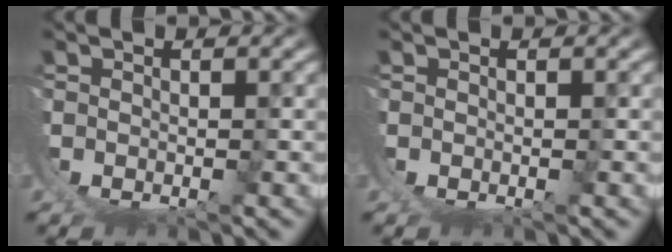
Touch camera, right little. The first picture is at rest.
{"total": 0.0}